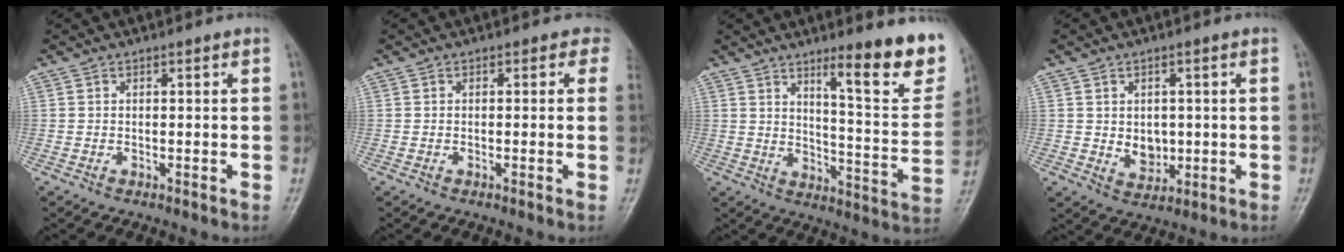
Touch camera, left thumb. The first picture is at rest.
{"total": 2.1, "force": [0.8, 1.7, 1.0], "torque": [0.018, 0.001, -0.009]}
{"total": 17.7, "force": [10.8, 3.5, 13.6], "torque": [-0.140, -0.073, 0.159]}
{"total": 5.1, "force": [0.1, 4.0, 3.1], "torque": [-0.023, -0.006, 0.014]}